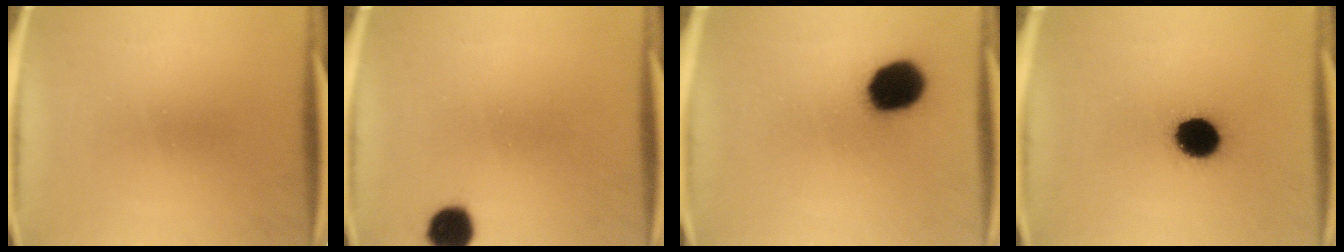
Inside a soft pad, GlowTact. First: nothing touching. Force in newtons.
{"total": 6.4}
{"total": 14.1}
{"total": 12.0}